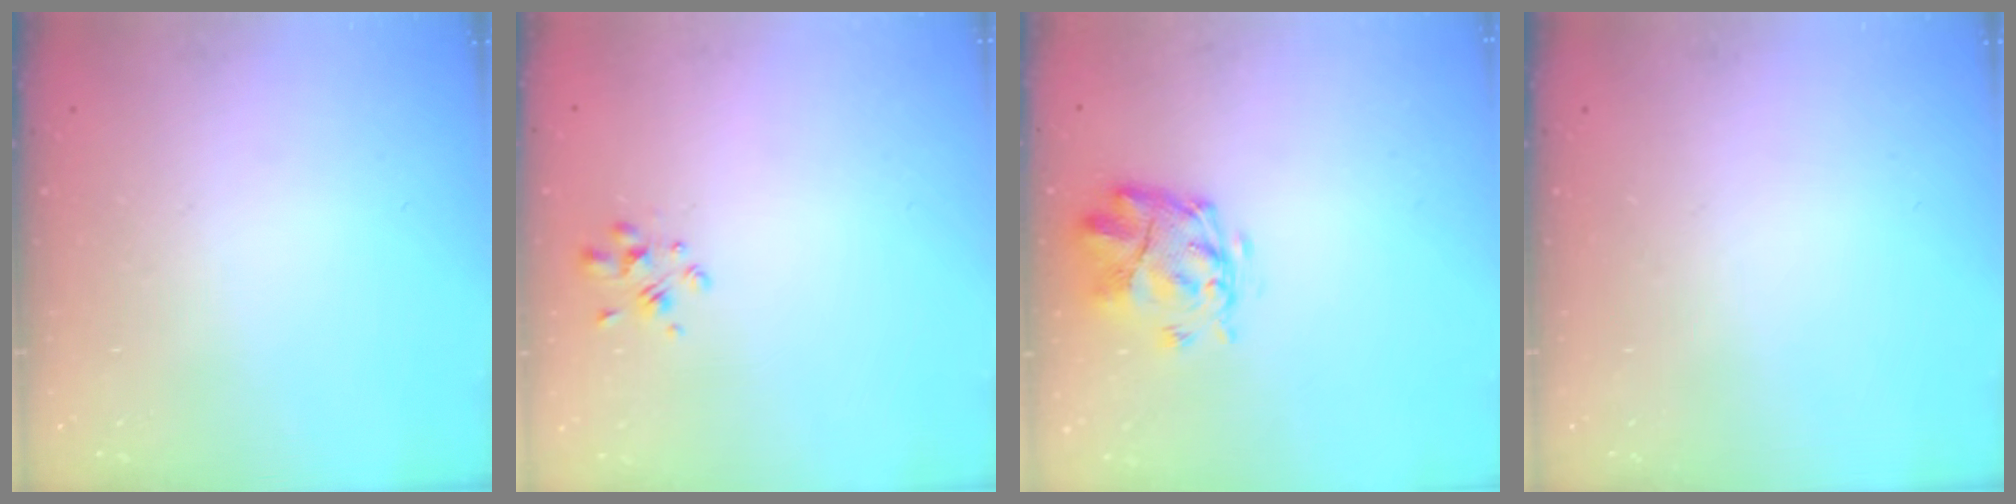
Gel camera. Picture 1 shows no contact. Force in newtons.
{"total": 2.4, "press": 2.2, "slide": 0.9}
{"total": 4.0, "press": 3.6, "slide": 1.8}
{"total": 0.0}